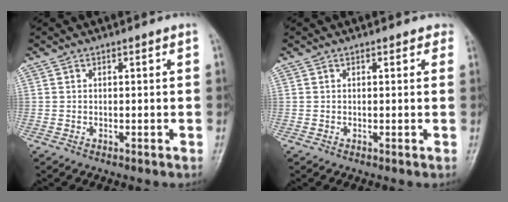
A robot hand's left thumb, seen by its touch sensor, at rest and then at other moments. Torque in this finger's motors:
{"motor_torque": [0.01, 0.08, 0.00, -0.10, 0.01]}